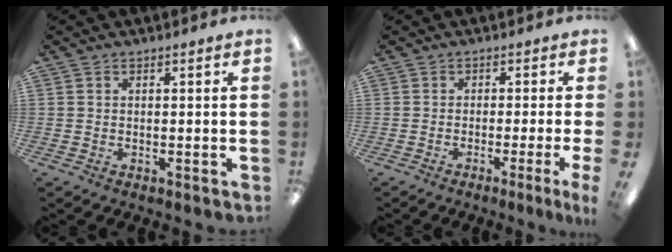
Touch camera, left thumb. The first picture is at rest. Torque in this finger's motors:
{"motor_torque": [0.16, 0.15, 0.86, -0.07, 0.05]}